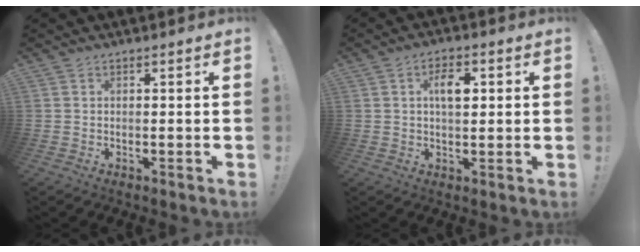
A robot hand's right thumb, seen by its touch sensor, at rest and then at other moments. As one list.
[{"total": 6.4, "force": [1.3, 3.3, 5.3], "torque": [-0.069, -0.002, 0.015]}]